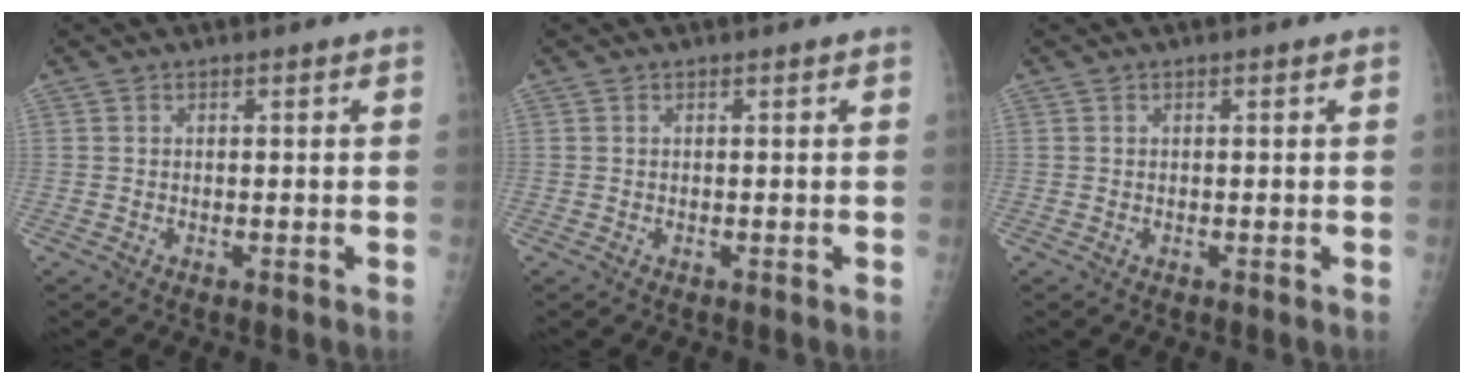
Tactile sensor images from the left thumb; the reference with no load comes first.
{"total": 0.0}
{"total": 0.0}